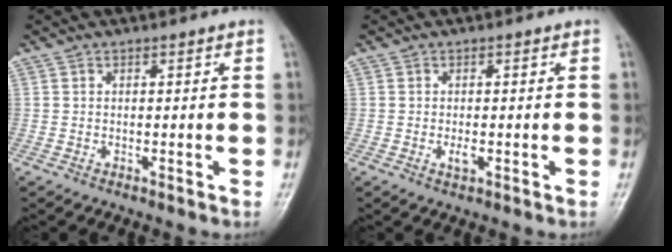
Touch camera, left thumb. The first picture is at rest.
{"total": 1.8, "force": [-0.4, 0.9, 1.5], "torque": [-0.026, -0.002, -0.007]}